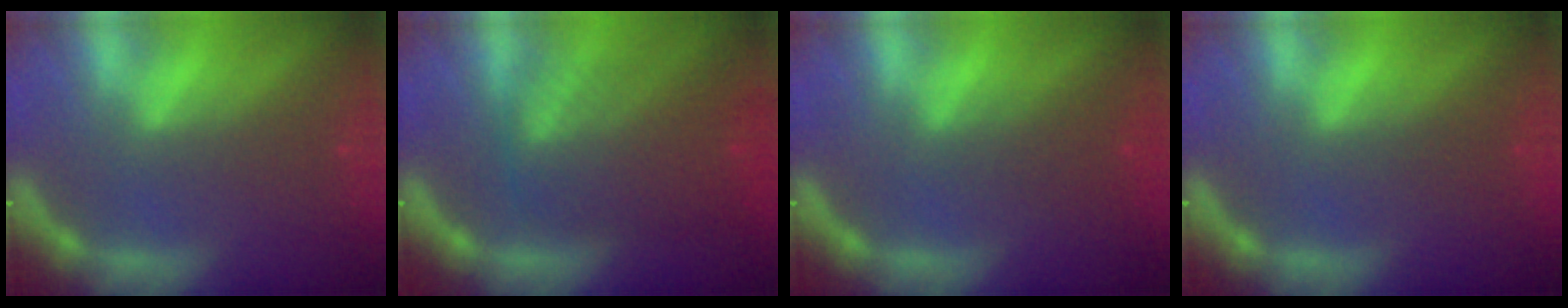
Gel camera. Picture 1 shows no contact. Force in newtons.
{"total": 8.0}
{"total": 1.9}
{"total": 1.0}